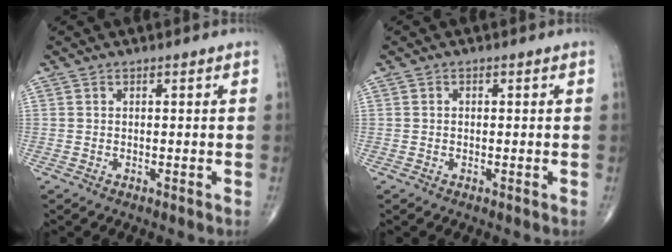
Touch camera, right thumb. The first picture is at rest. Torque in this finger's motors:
{"motor_torque": [-0.30, 0.05, 0.05, 0.12, 0.00]}